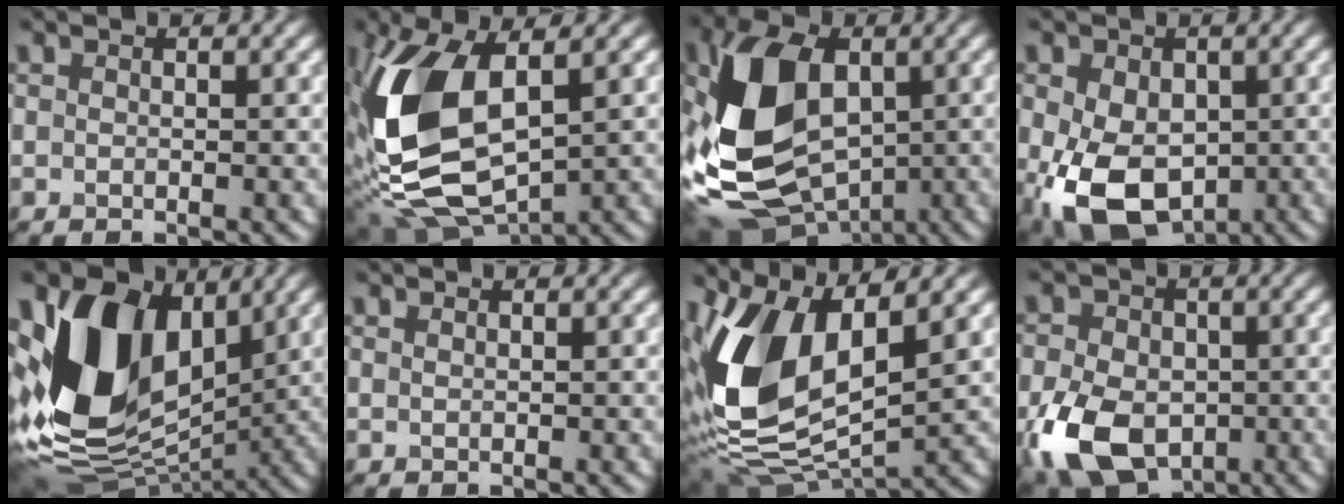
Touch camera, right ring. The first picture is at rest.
{"total": 12.0, "force": [1.3, 6.3, 10.1], "torque": [-0.235, -0.015, 0.030]}
{"total": 13.2, "force": [-1.9, 8.8, 9.7], "torque": [-0.217, -0.018, -0.032]}
{"total": 9.9, "force": [-2.6, 6.7, 6.9], "torque": [-0.155, -0.038, -0.041]}
{"total": 14.0, "force": [2.2, 9.6, 9.9], "torque": [-0.213, -0.002, 0.036]}
{"total": 0.0}
{"total": 12.5, "force": [2.6, 6.6, 10.3], "torque": [-0.231, -0.019, 0.049]}
{"total": 10.4, "force": [-3.6, 7.0, 6.8], "torque": [-0.146, -0.029, -0.070]}